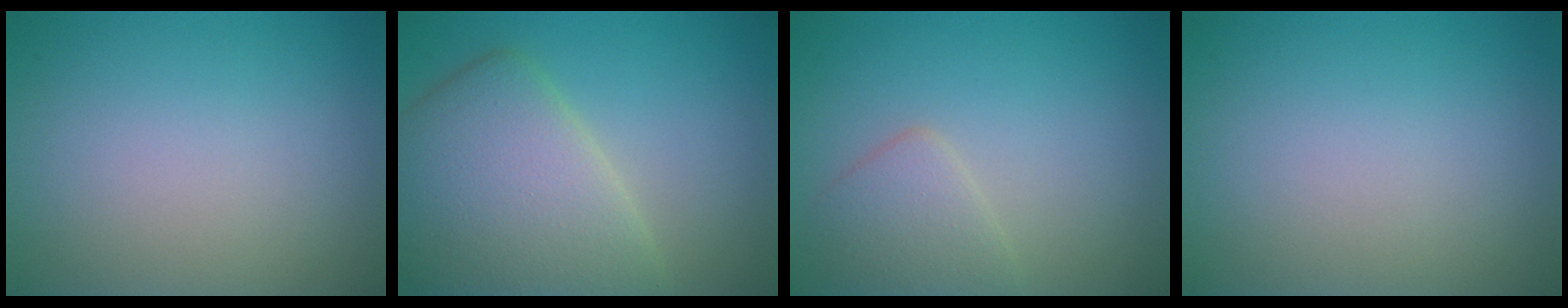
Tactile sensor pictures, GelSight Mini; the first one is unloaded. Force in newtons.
{"total": 8.0, "press": 8.0, "slide": 0.5}
{"total": 2.5, "press": 2.5, "slide": 0.2}
{"total": 0.0}